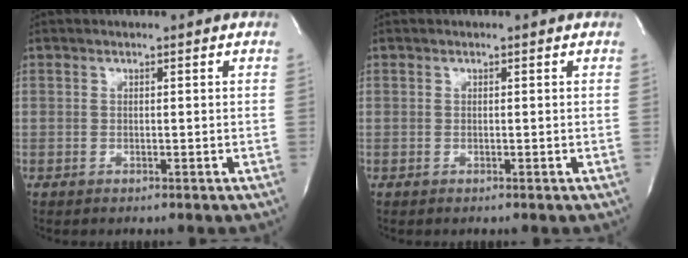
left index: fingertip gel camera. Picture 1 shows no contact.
{"total": 0.0}